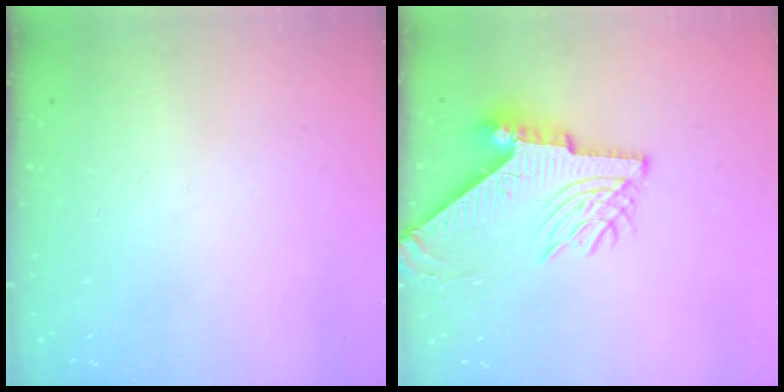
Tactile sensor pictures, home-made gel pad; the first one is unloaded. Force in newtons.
{"total": 10.8, "press": 10.7, "slide": 1.4}